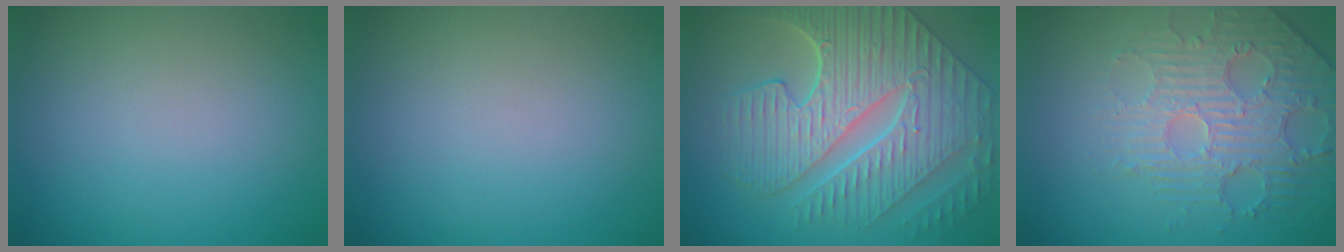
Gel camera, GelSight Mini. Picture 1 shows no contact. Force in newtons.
{"total": 0.0}
{"total": 10.1, "press": 7.1, "slide": 7.1}
{"total": 4.8, "press": 3.8, "slide": 2.9}